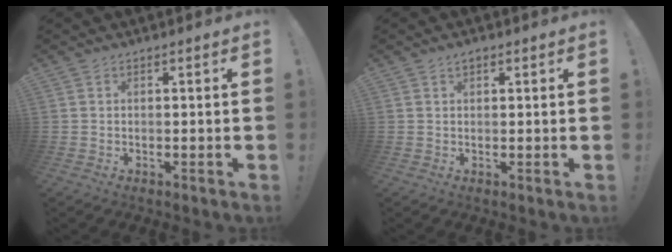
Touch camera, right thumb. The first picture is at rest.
{"total": 1.1, "force": [0.7, 0.5, 0.6], "torque": [-0.005, -0.002, 0.012]}